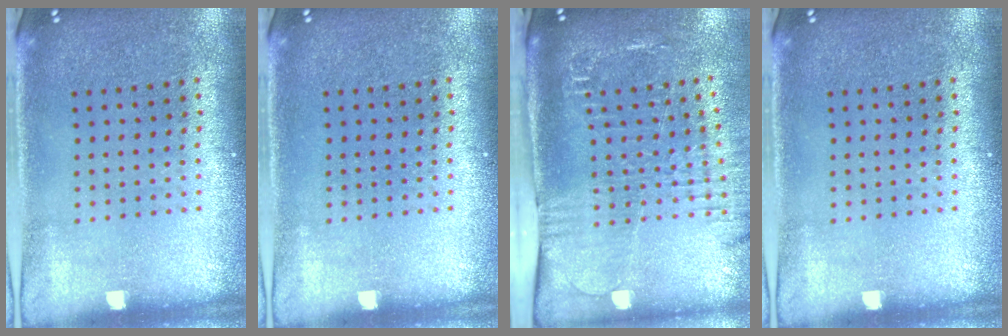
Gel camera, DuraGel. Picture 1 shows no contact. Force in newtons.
{"total": 0.0}
{"total": 2.5, "press": 2.1, "slide": 1.3}
{"total": 0.0}